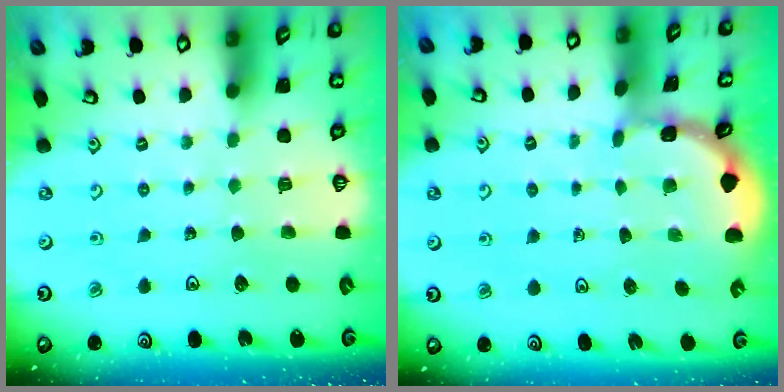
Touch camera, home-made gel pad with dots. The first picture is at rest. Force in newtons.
{"total": 1.3, "press": 1.3, "slide": 0.1}